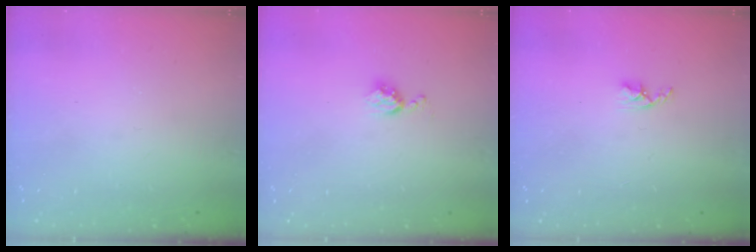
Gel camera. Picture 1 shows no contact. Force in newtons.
{"total": 4.3, "press": 4.3, "slide": 0.5}
{"total": 2.7, "press": 2.7, "slide": 0.5}